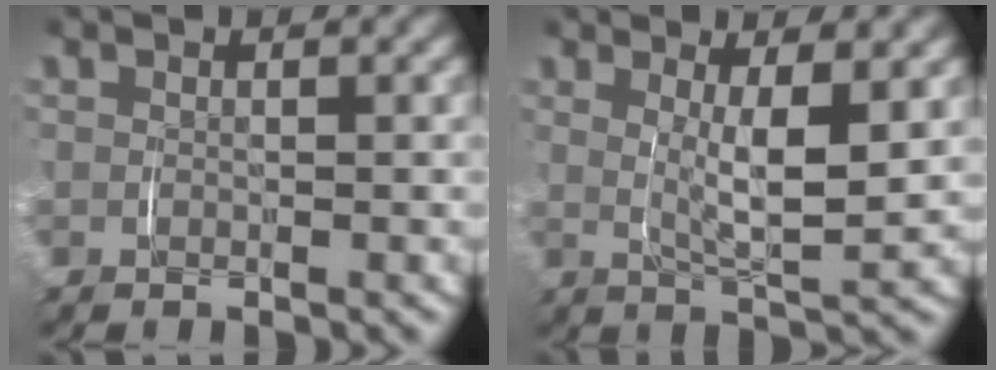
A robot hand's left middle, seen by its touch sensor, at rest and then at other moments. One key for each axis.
{"total": 4.5, "fx": 0.9, "fy": 1.1, "fz": 4.3, "tx": -0.072, "ty": -0.013, "tz": 0.019}